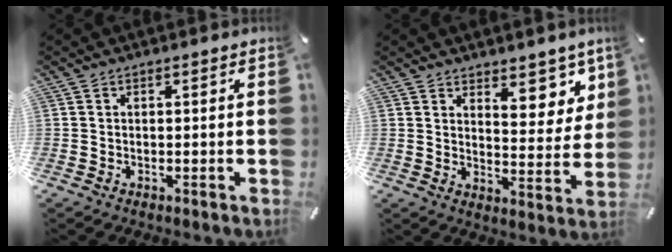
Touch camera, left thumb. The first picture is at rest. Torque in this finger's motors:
{"motor_torque": [0.67, -0.35, 0.60, -0.38, 0.04]}